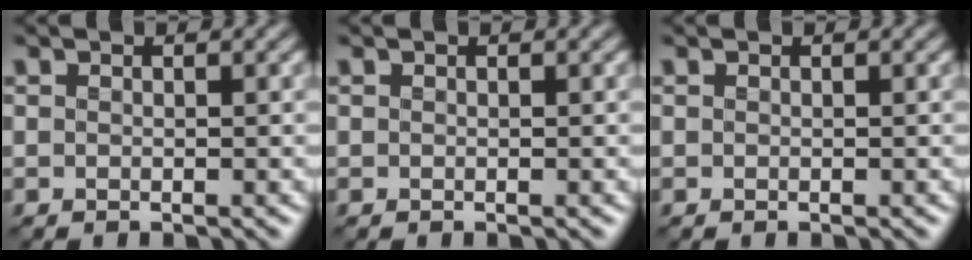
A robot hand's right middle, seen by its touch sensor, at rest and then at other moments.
{"total": 0.0}
{"total": 0.0}